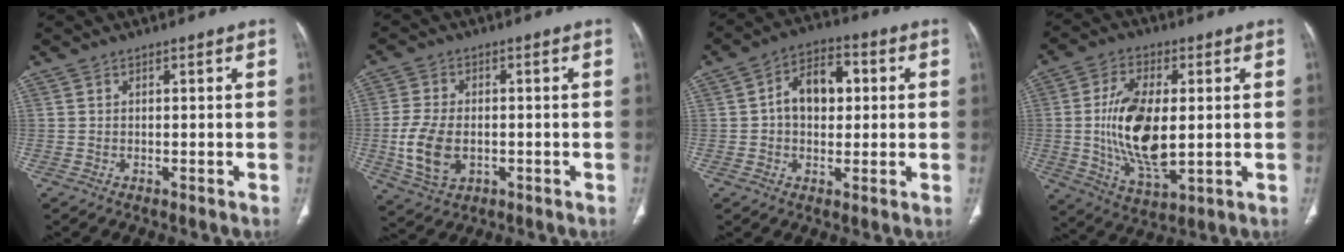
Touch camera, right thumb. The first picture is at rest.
{"total": 9.7, "force": [-1.6, 6.4, 7.1], "torque": [-0.145, 0.000, -0.022]}
{"total": 9.9, "force": [1.2, 6.6, 7.2], "torque": [-0.093, 0.020, 0.014]}
{"total": 15.7, "force": [0.2, 7.7, 13.7], "torque": [-0.256, -0.015, 0.010]}